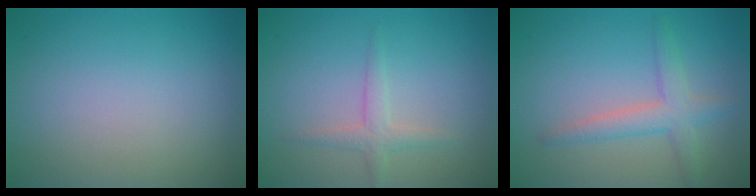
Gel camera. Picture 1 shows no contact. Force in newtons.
{"total": 1.7, "press": 1.7, "slide": 0.0}
{"total": 3.0, "press": 3.0, "slide": 0.1}